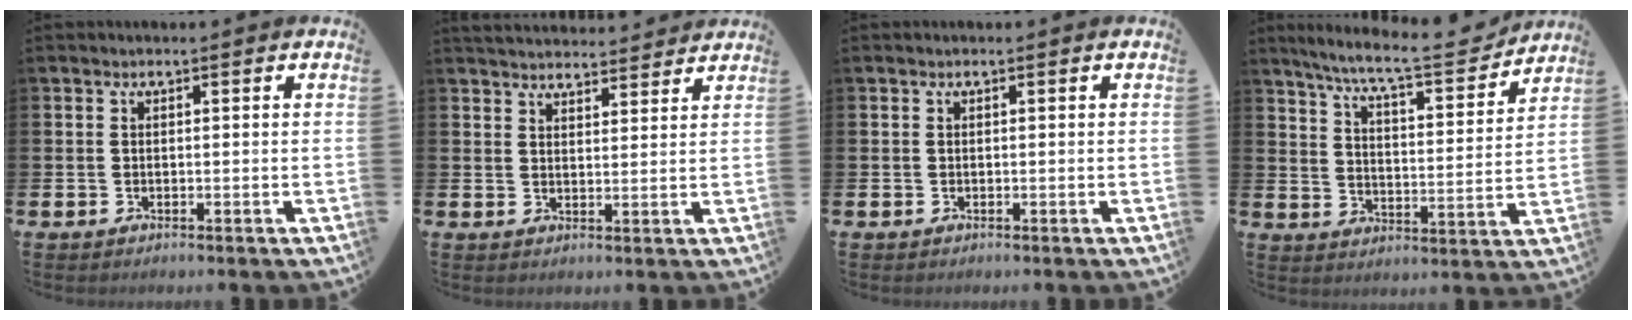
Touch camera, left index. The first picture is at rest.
{"total": 3.8, "force": [3.7, 0.6, 0.0], "torque": [-0.007, -0.023, 0.068]}
{"total": 0.0}
{"total": 8.9, "force": [8.1, 0.9, 3.6], "torque": [-0.092, -0.052, 0.137]}